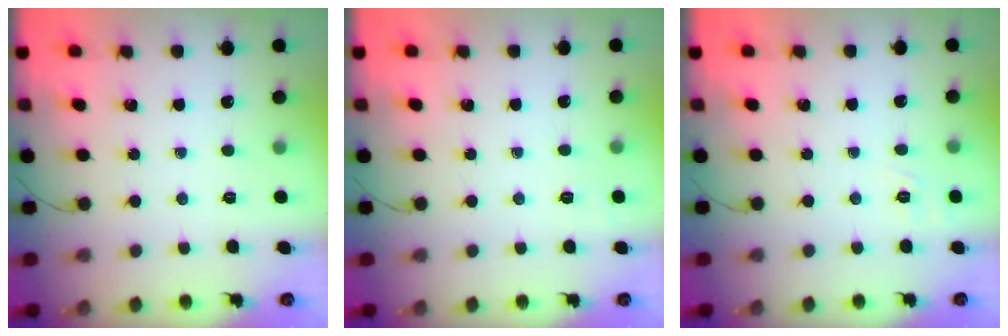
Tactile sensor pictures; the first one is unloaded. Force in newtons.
{"total": 4.0, "press": 3.7, "slide": 1.4}
{"total": 1.7, "press": 0.2, "slide": 1.7}